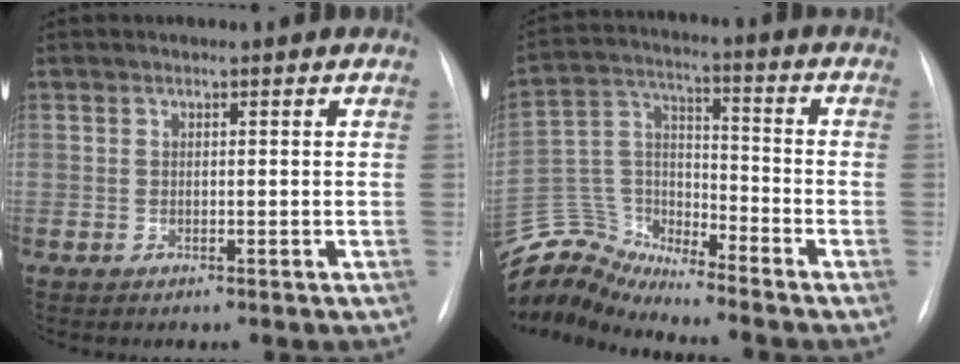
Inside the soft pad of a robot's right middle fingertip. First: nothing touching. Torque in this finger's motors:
{"motor_torque": [-0.27, -0.26, -0.08, -0.07]}